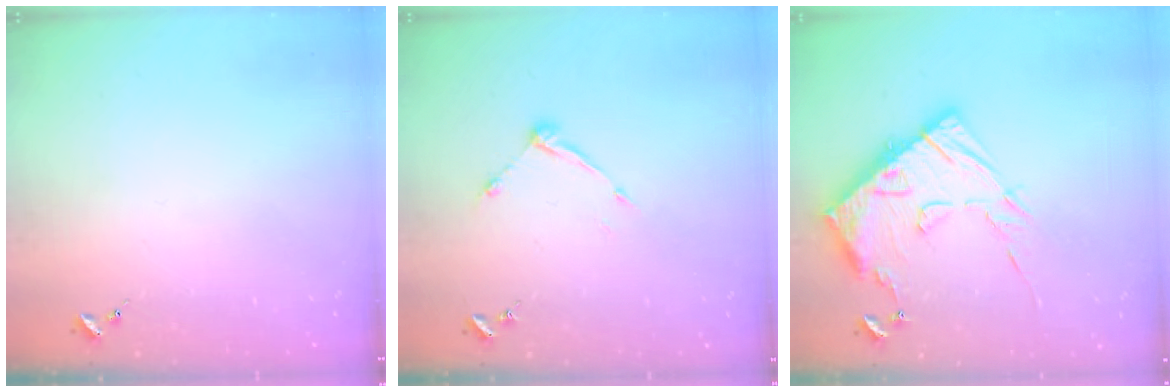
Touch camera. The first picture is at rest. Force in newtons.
{"total": 7.3, "press": 7.3, "slide": 0.5}
{"total": 17.0, "press": 16.9, "slide": 1.5}